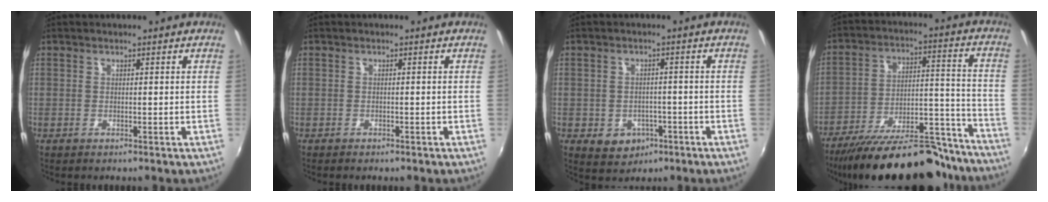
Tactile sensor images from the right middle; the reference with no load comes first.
{"total": 1.1, "force": [-1.0, 0.5, 0.3], "torque": [-0.010, -0.005, -0.016]}
{"total": 6.2, "force": [-2.6, 5.1, 2.4], "torque": [-0.062, -0.001, -0.023]}
{"total": 27.2, "force": [-22.7, 8.3, 12.4], "torque": [-0.209, 0.005, -0.310]}